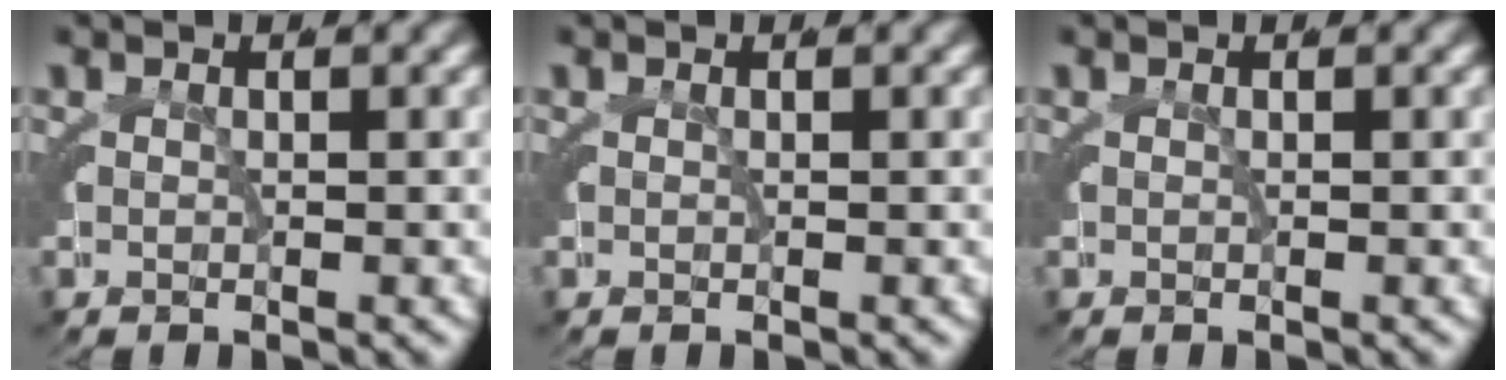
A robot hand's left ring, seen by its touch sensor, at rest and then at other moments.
{"total": 0.0}
{"total": 0.0}